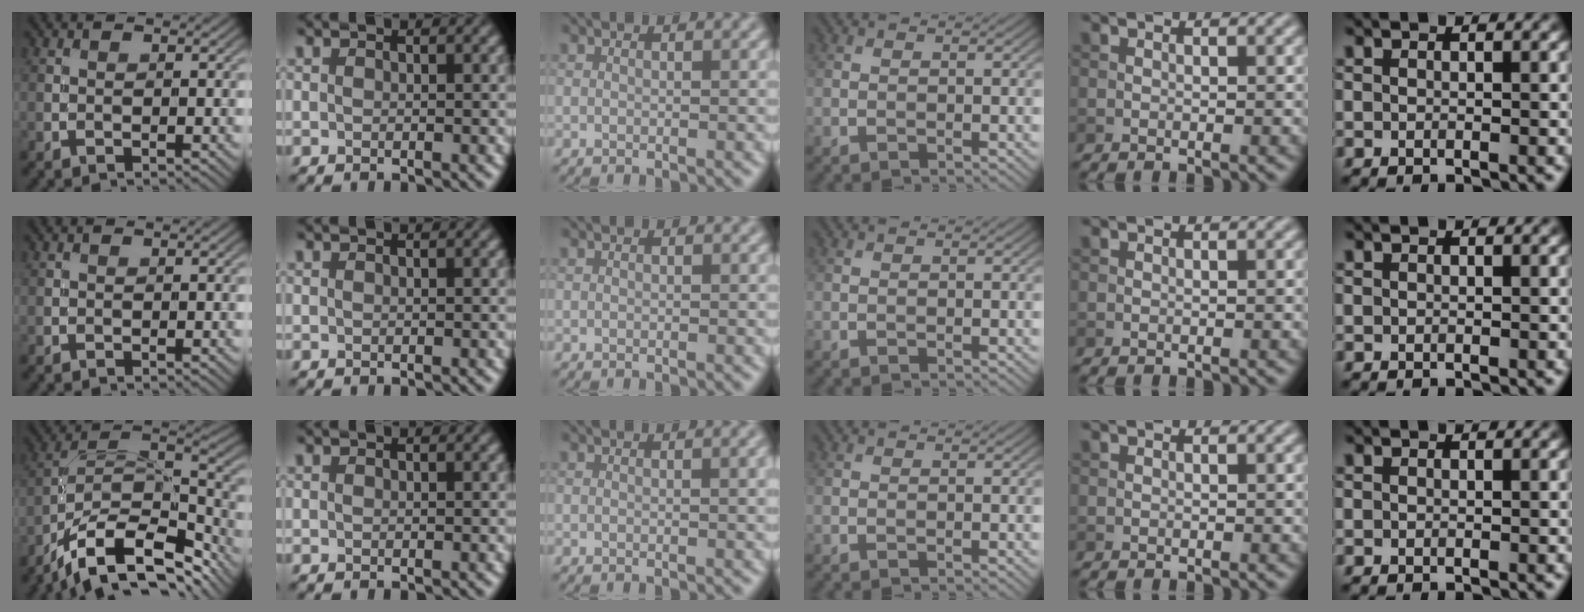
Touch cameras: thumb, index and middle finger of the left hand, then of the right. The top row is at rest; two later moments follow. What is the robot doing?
{"motion": "screw", "object": "medicine bottle"}